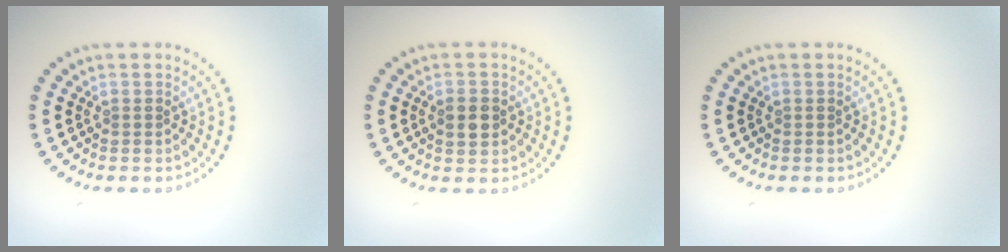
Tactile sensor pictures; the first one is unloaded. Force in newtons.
{"total": 2.7, "press": 2.7, "slide": 0.0}
{"total": 0.0}